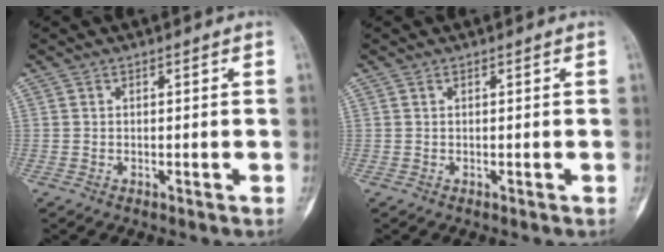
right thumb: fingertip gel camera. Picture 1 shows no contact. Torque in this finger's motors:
{"motor_torque": [0.44, -0.27, 0.04, -0.04, 0.00]}